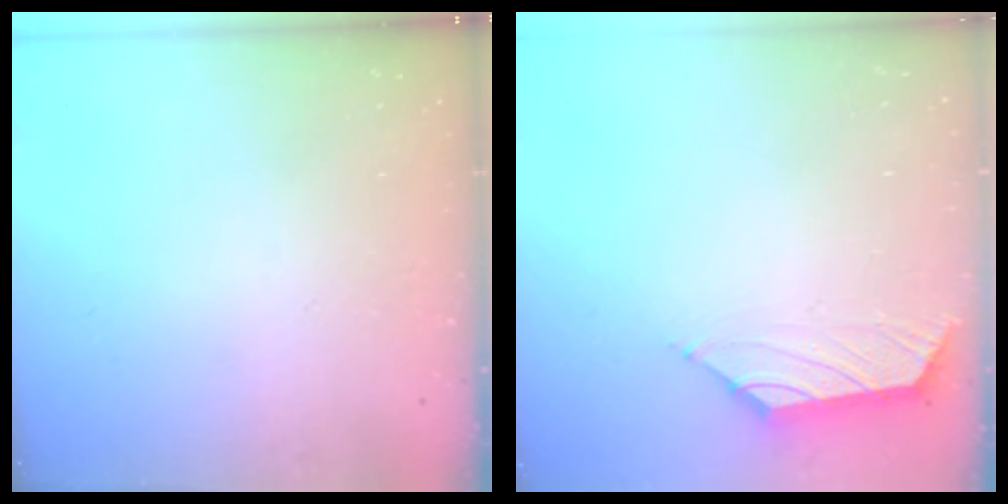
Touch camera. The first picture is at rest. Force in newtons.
{"total": 1.5, "press": 1.4, "slide": 0.6}